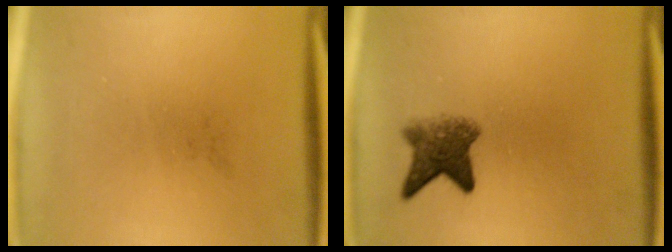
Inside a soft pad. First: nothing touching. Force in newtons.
{"total": 4.8}